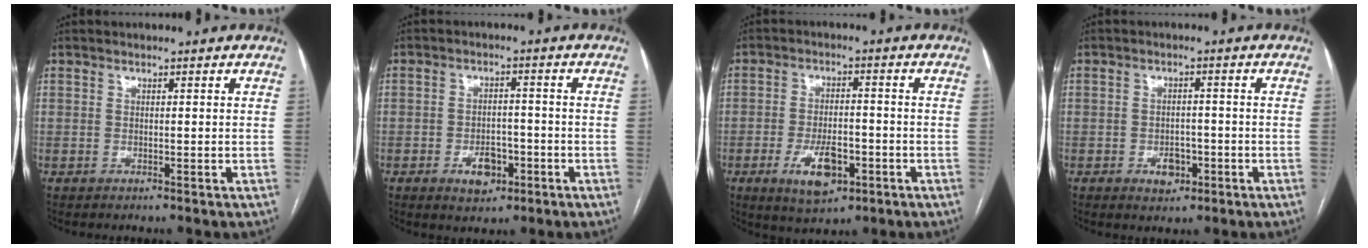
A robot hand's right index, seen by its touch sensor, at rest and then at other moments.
{"total": 5.2, "force": [-2.3, 3.2, 3.4], "torque": [-0.052, 0.004, -0.031]}
{"total": 8.9, "force": [-4.0, 3.4, 7.2], "torque": [-0.138, -0.008, -0.062]}
{"total": 3.7, "force": [-1.6, 2.5, 2.2], "torque": [-0.029, 0.005, -0.016]}